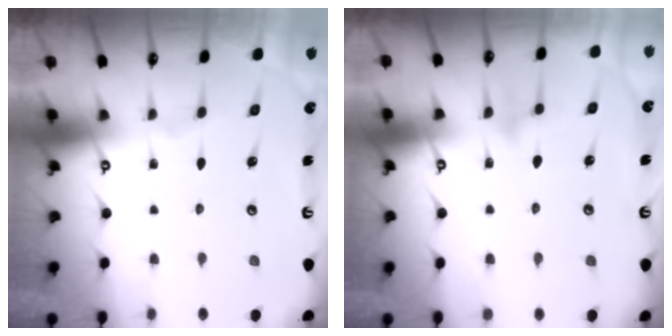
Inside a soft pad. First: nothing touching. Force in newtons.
{"total": 7.2, "press": 7.1, "slide": 0.8}